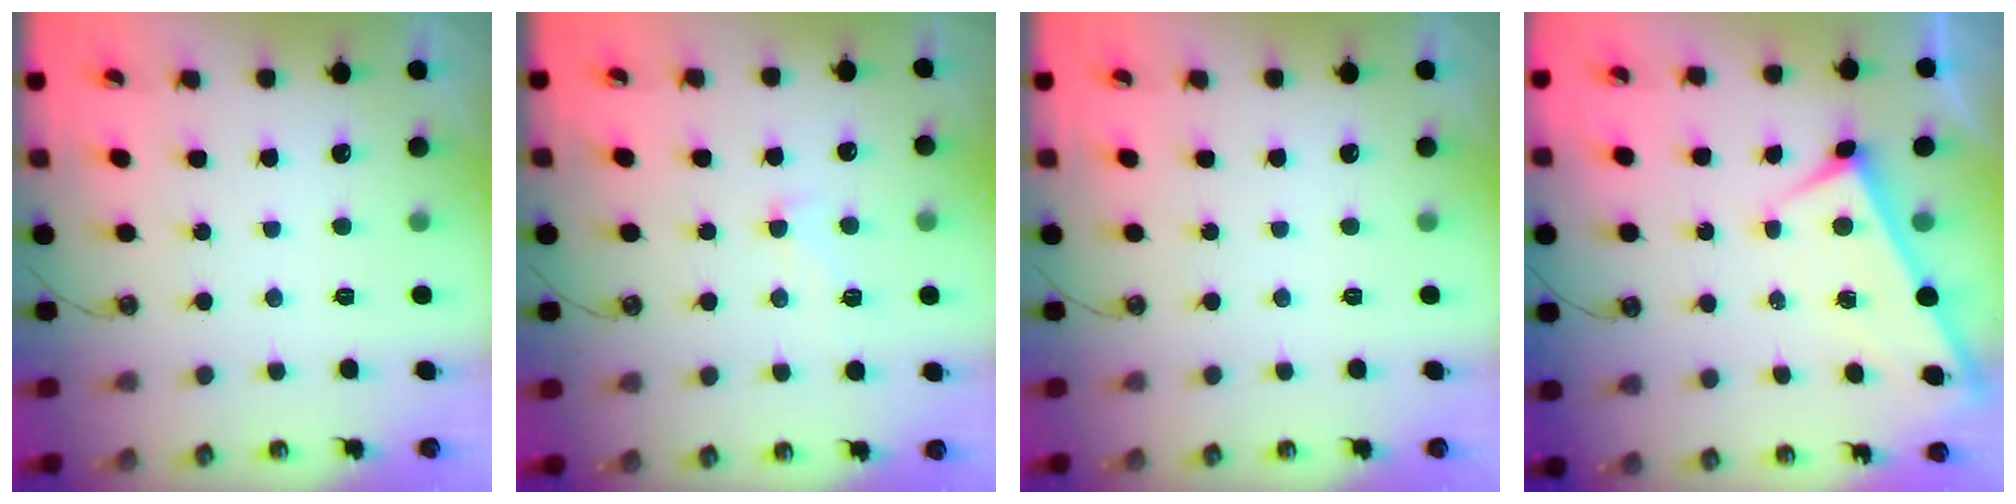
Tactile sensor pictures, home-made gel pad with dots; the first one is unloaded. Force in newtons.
{"total": 1.3, "press": 0.3, "slide": 1.3}
{"total": 0.0}
{"total": 1.7, "press": 1.7, "slide": 0.2}